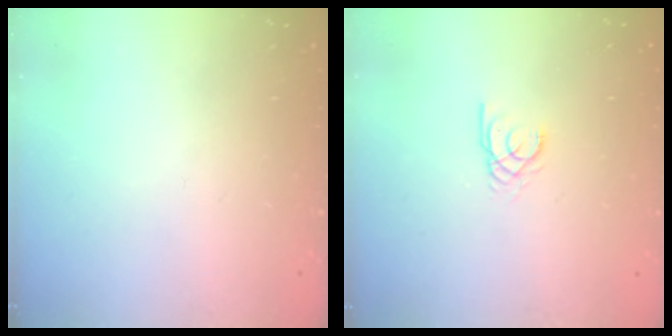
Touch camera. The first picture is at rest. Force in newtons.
{"total": 2.0, "press": 2.0, "slide": 0.2}